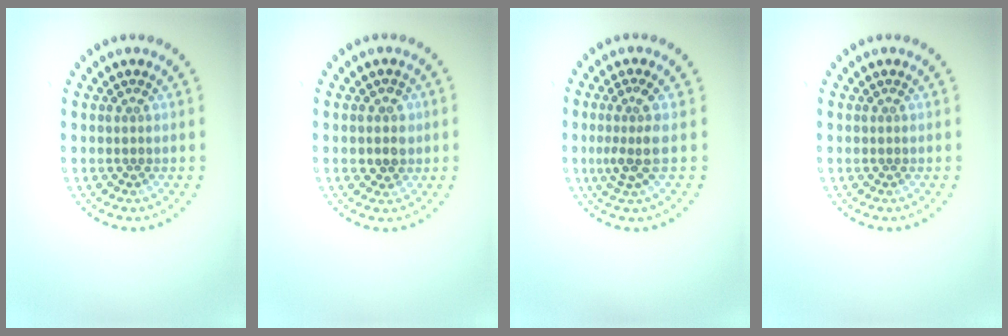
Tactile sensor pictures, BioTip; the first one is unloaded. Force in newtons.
{"total": 1.9, "press": 1.9, "slide": 0.6}
{"total": 2.6, "press": 2.0, "slide": 1.7}
{"total": 0.0}